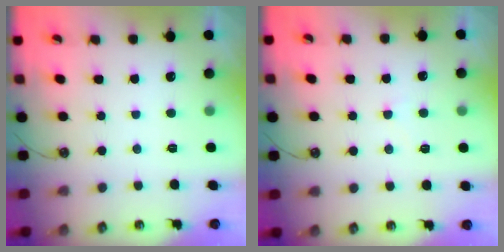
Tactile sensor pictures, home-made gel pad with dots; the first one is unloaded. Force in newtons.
{"total": 4.5, "press": 4.5, "slide": 0.3}